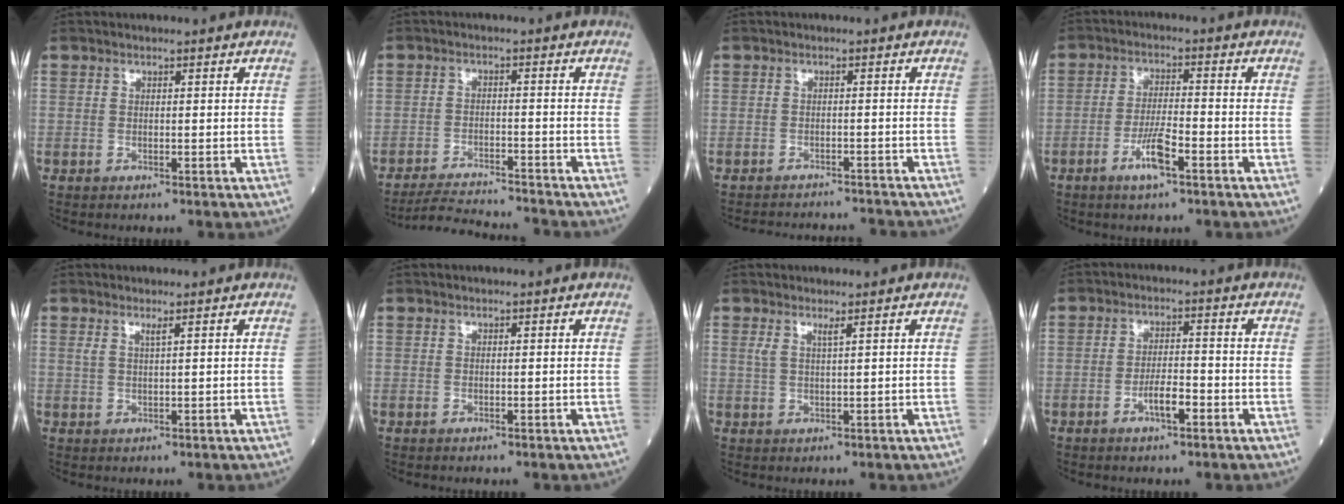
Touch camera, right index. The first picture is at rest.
{"total": 8.8, "force": [-8.6, -0.4, 1.7], "torque": [-0.027, -0.005, -0.142]}
{"total": 8.3, "force": [-8.2, 1.3, 0.8], "torque": [-0.013, 0.010, -0.101]}
{"total": 5.3, "force": [-2.9, 0.6, 4.5], "torque": [-0.089, -0.004, -0.056]}
{"total": 1.2, "force": [0.7, -0.2, 0.9], "torque": [-0.026, -0.001, 0.016]}
{"total": 0.0}
{"total": 1.5, "force": [0.9, -0.2, 1.1], "torque": [-0.029, -0.001, 0.020]}
{"total": 3.7, "force": [-1.8, 0.9, 3.1], "torque": [-0.055, 0.004, -0.033]}